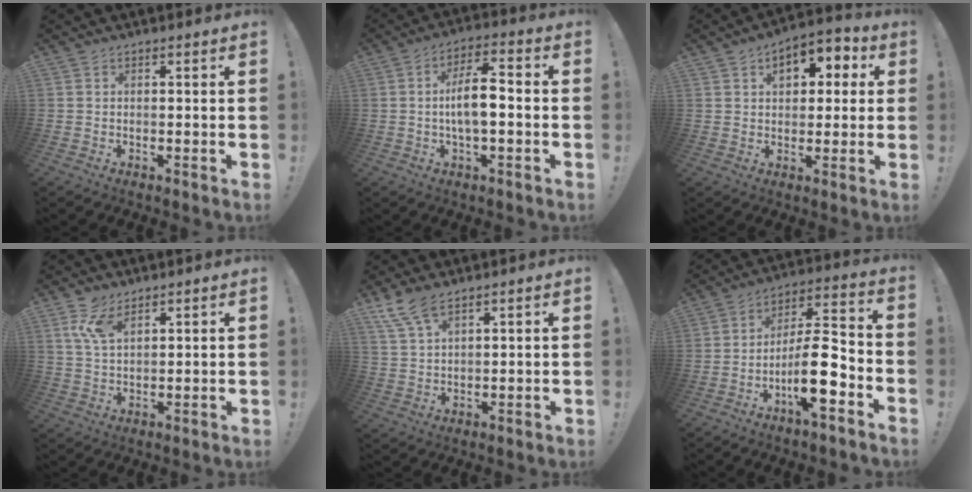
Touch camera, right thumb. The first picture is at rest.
{"total": 9.5, "force": [-1.2, 3.4, 8.8], "torque": [-0.154, 0.010, -0.025]}
{"total": 8.1, "force": [2.8, 5.5, 5.2], "torque": [-0.065, -0.009, 0.047]}
{"total": 7.6, "force": [4.4, 3.5, 5.0], "torque": [-0.097, -0.010, 0.084]}
{"total": 7.7, "force": [5.4, 2.8, 4.6], "torque": [-0.098, -0.018, 0.105]}
{"total": 16.2, "force": [-6.0, 4.9, 14.2], "torque": [-0.244, 0.032, -0.096]}